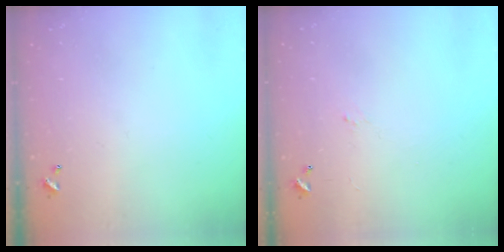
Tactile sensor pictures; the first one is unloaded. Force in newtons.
{"total": 0.6, "press": 0.2, "slide": 0.6}